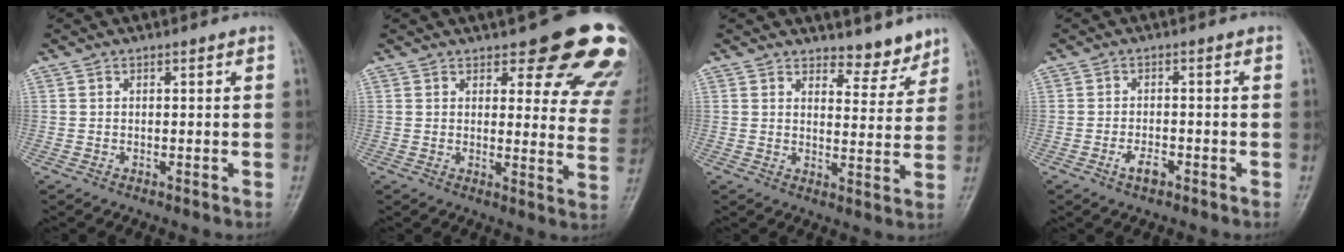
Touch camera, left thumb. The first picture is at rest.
{"total": 17.4, "force": [12.0, 5.9, 11.2], "torque": [-0.082, -0.063, 0.127]}
{"total": 5.4, "force": [4.8, 2.1, 1.2], "torque": [0.007, -0.045, 0.070]}
{"total": 2.9, "force": [-1.6, 1.3, 1.9], "torque": [-0.035, 0.008, -0.030]}